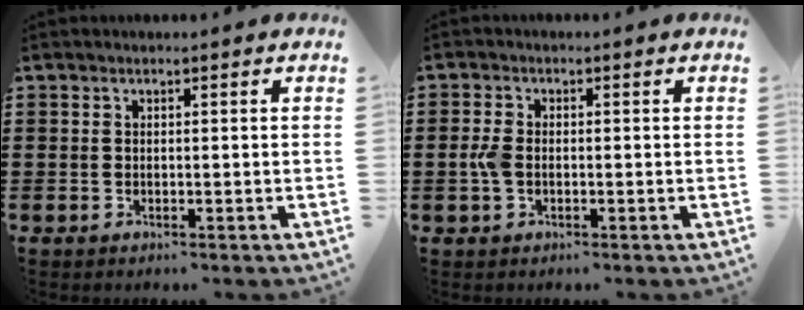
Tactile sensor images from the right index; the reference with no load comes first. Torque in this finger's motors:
{"motor_torque": [1.04, 0.39, 0.34, 0.10]}